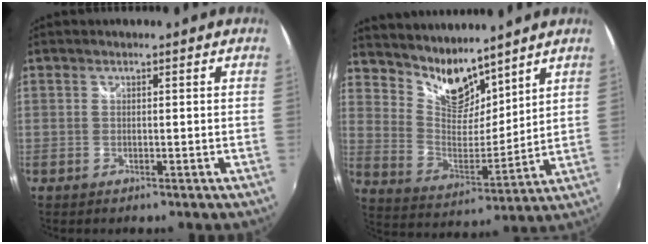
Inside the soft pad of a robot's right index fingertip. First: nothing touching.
{"total": 11.6, "force": [9.9, 4.4, 4.0], "torque": [-0.077, -0.010, 0.195]}